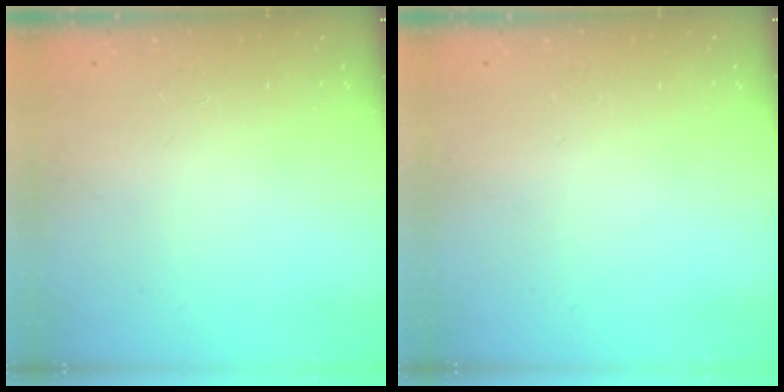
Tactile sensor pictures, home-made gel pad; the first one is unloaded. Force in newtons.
{"total": 0.0}